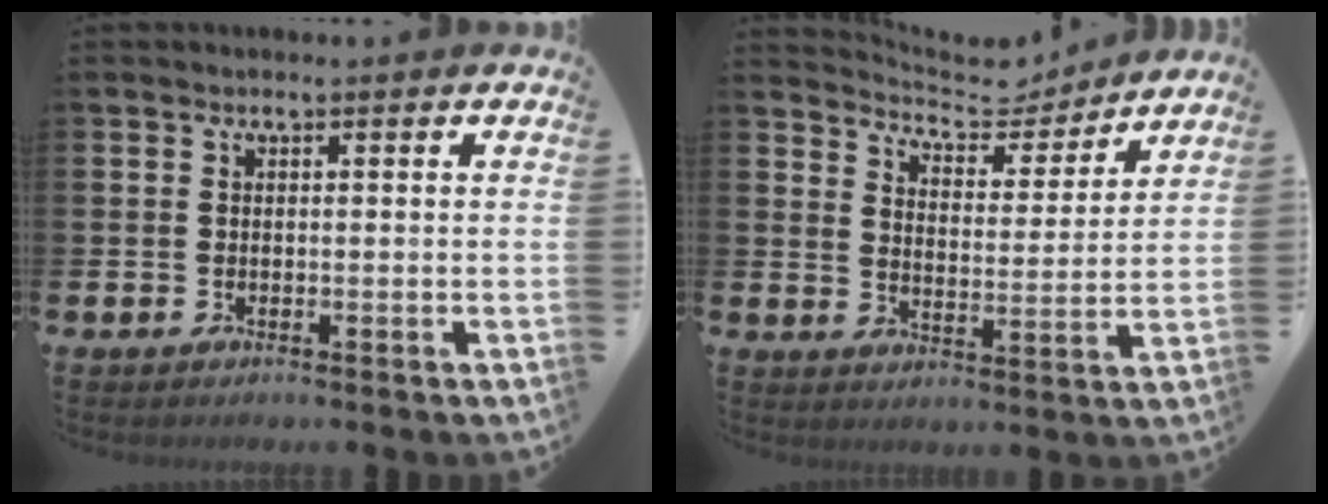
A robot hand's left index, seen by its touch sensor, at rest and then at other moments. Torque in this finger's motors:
{"motor_torque": [0.82, -1.32, 0.05, 0.02]}